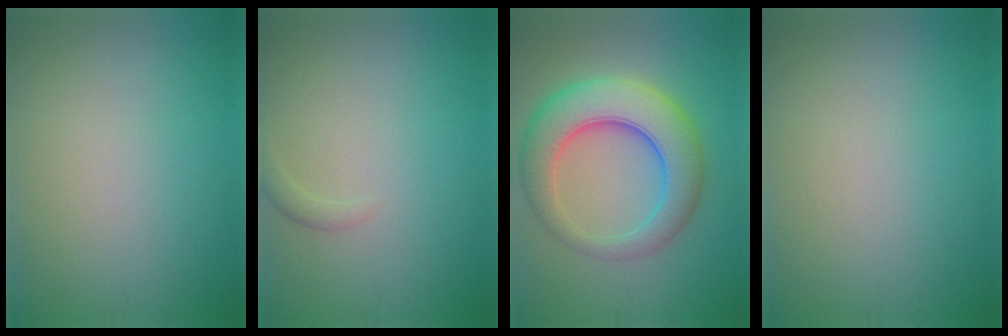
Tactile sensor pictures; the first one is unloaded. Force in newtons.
{"total": 0.9, "press": 0.9, "slide": 0.1}
{"total": 8.6, "press": 8.6, "slide": 0.0}
{"total": 0.0}